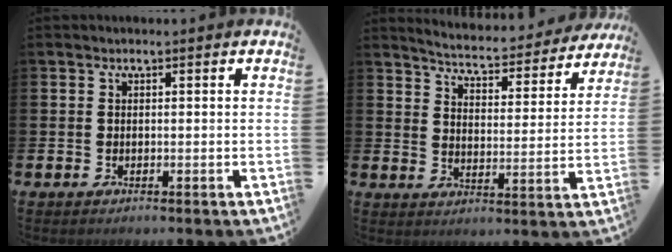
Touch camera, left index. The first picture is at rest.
{"total": 5.0, "force": [5.0, 0.3, 0.7], "torque": [-0.030, -0.046, 0.079]}